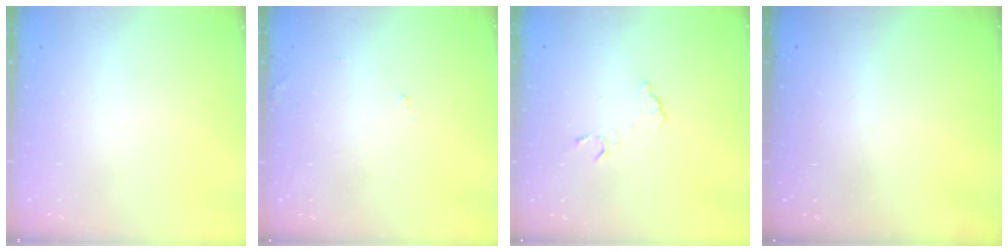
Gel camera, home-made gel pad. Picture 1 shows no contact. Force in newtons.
{"total": 5.5, "press": 5.5, "slide": 0.2}
{"total": 4.2, "press": 4.2, "slide": 0.2}
{"total": 3.2, "press": 3.2, "slide": 0.1}